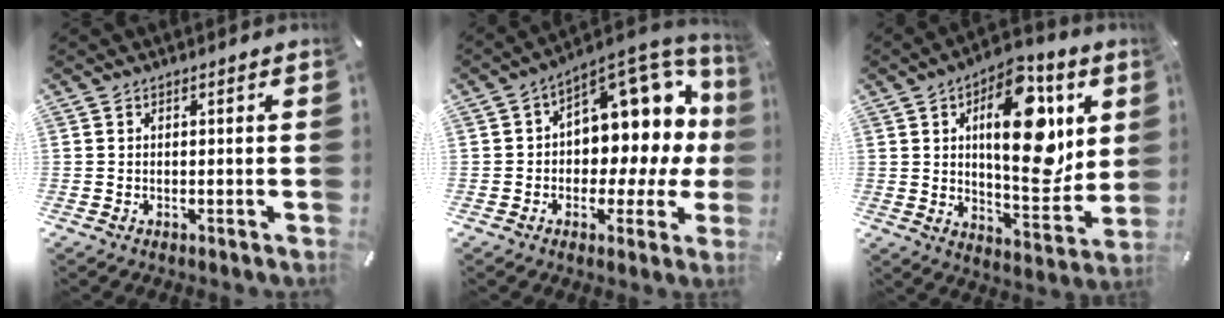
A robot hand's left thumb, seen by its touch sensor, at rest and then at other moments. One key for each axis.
{"total": 13.1, "fx": 4.6, "fy": 8.7, "fz": 8.6, "tx": -0.102, "ty": -0.057, "tz": 0.078}
{"total": 20.6, "fx": 6.6, "fy": 9.8, "fz": 16.8, "tx": -0.225, "ty": -0.034, "tz": 0.103}